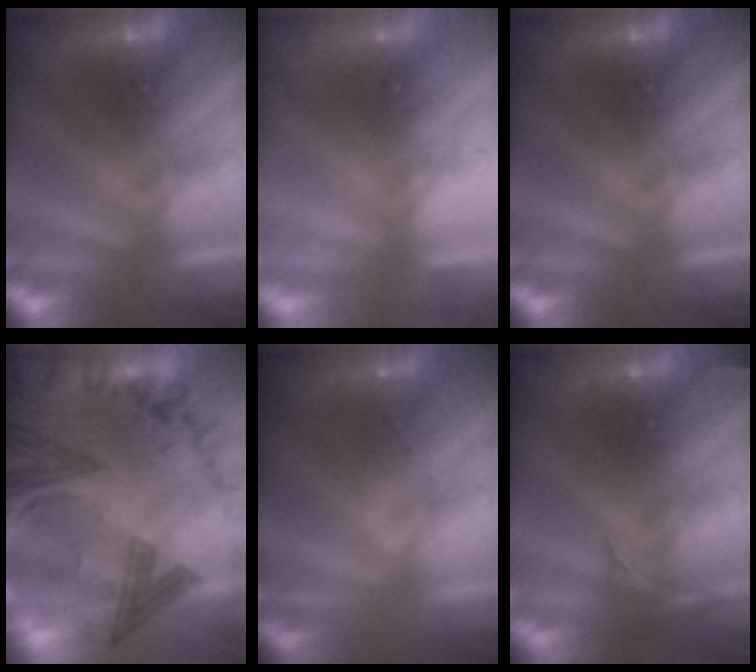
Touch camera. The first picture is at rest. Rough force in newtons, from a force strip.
{"total": 2.2}
{"total": 0.0}
{"total": 8.5}
{"total": 2.3}
{"total": 2.9}